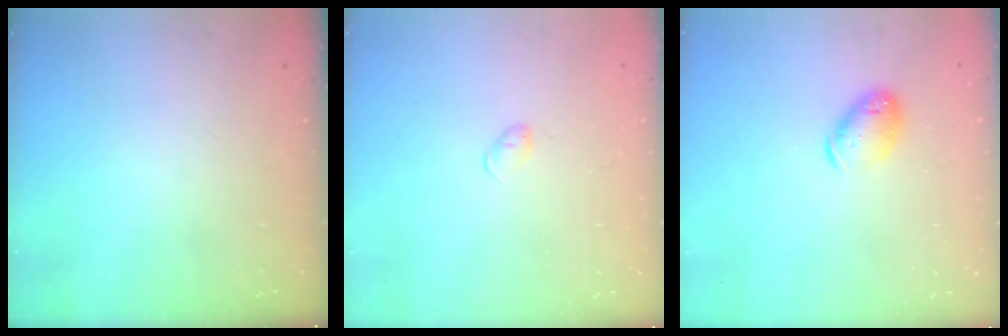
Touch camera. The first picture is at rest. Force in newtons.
{"total": 3.7, "press": 3.6, "slide": 0.6}
{"total": 9.7, "press": 9.6, "slide": 1.4}